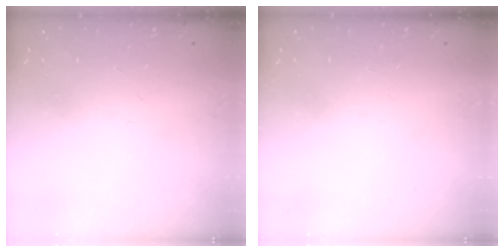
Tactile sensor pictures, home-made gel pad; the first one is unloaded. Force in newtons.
{"total": 1.6, "press": 1.6, "slide": 0.1}